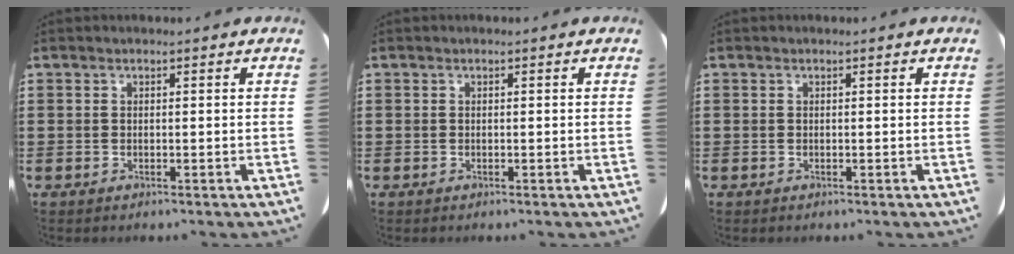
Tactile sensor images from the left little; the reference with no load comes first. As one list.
[{"total": 0.0}, {"total": 0.0}]